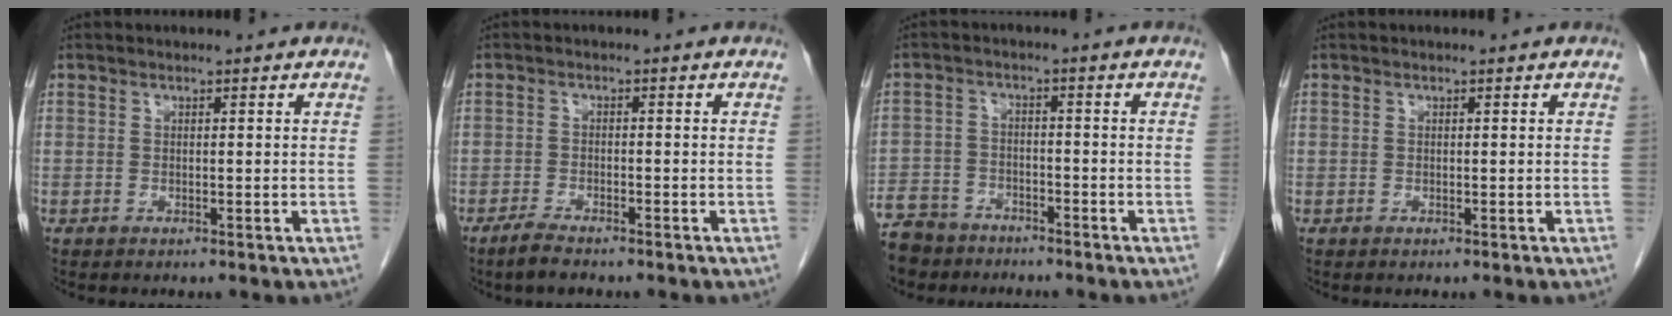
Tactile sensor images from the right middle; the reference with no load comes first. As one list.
[{"total": 3.0, "force": [-2.5, 0.6, 1.7], "torque": [-0.040, -0.005, -0.043]}, {"total": 10.0, "force": [-8.1, 5.3, 2.3], "torque": [-0.063, -0.004, -0.137]}, {"total": 0.0}]